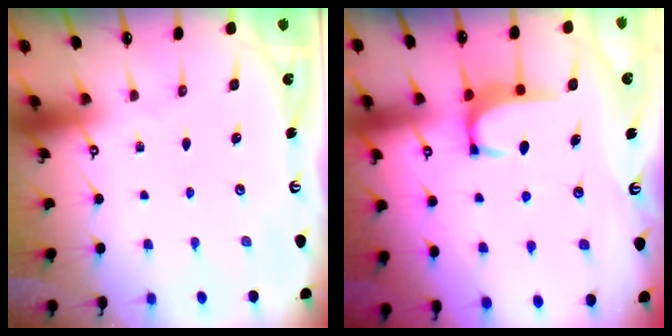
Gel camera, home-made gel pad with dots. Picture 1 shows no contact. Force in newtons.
{"total": 2.0, "press": 1.9, "slide": 0.5}